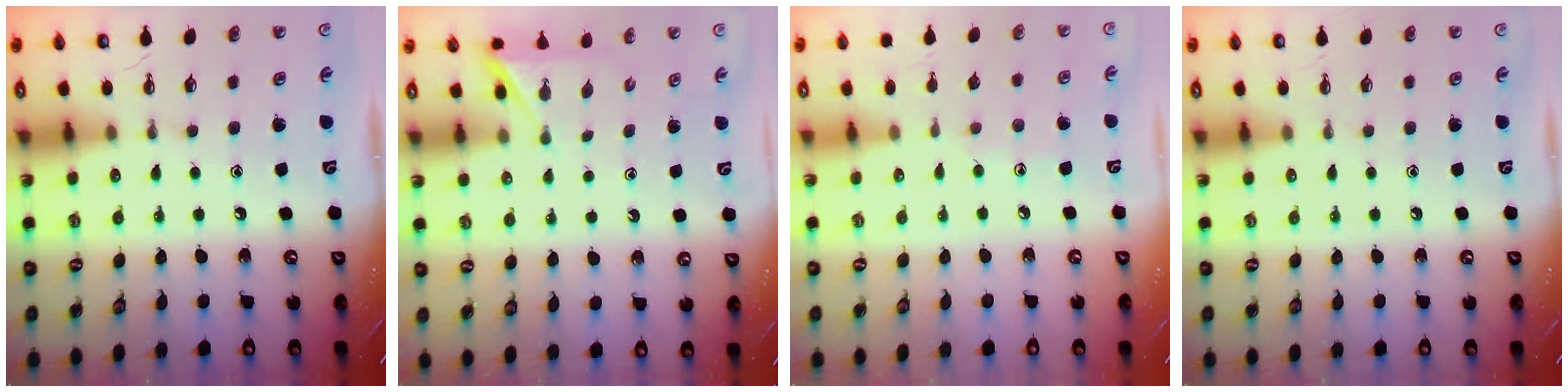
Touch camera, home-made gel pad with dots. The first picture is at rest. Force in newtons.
{"total": 1.9, "press": 1.9, "slide": 0.2}
{"total": 6.1, "press": 6.0, "slide": 0.5}
{"total": 0.0}